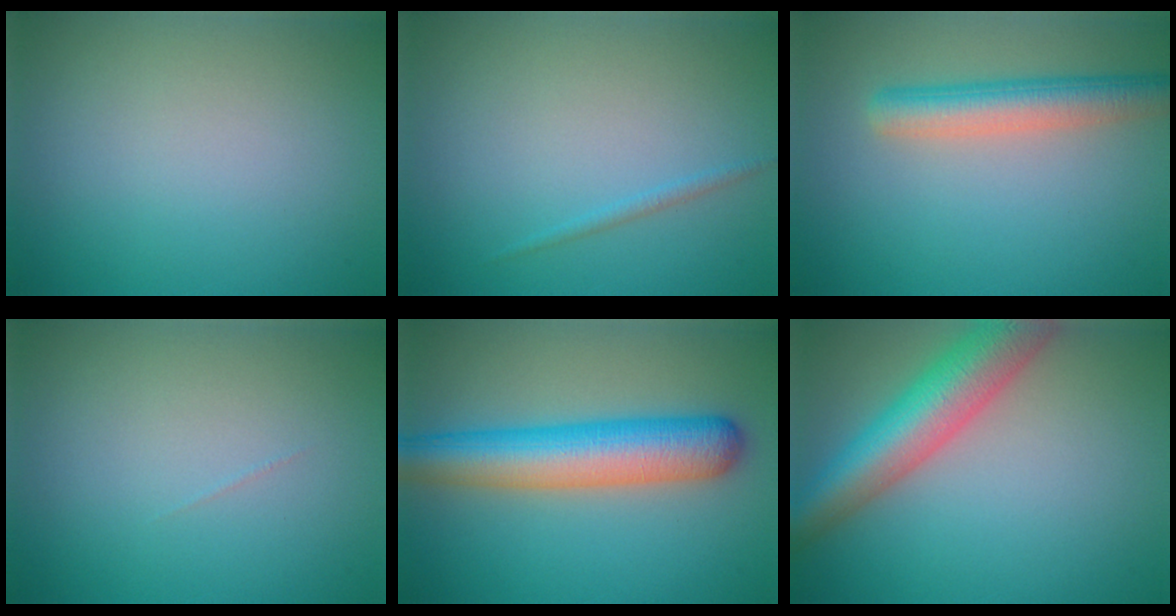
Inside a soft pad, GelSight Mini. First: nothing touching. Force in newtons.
{"total": 0.8, "press": 0.8, "slide": 0.1}
{"total": 4.3, "press": 4.3, "slide": 0.2}
{"total": 0.0}
{"total": 7.6, "press": 7.6, "slide": 0.2}
{"total": 7.9, "press": 7.9, "slide": 0.4}